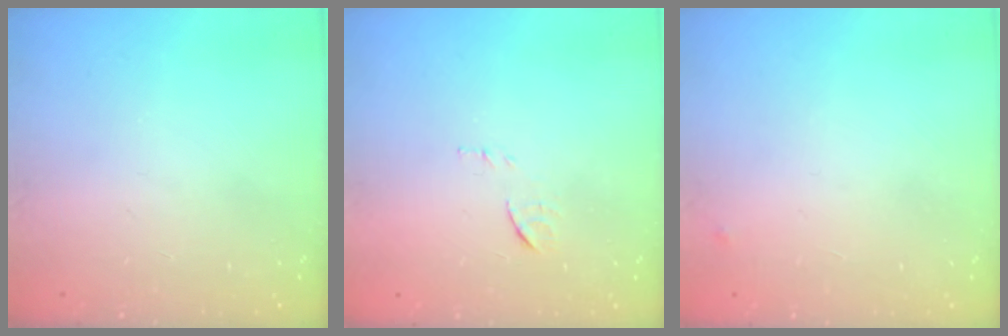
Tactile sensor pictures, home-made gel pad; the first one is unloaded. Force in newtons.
{"total": 6.9, "press": 6.9, "slide": 0.7}
{"total": 2.5, "press": 2.4, "slide": 0.4}